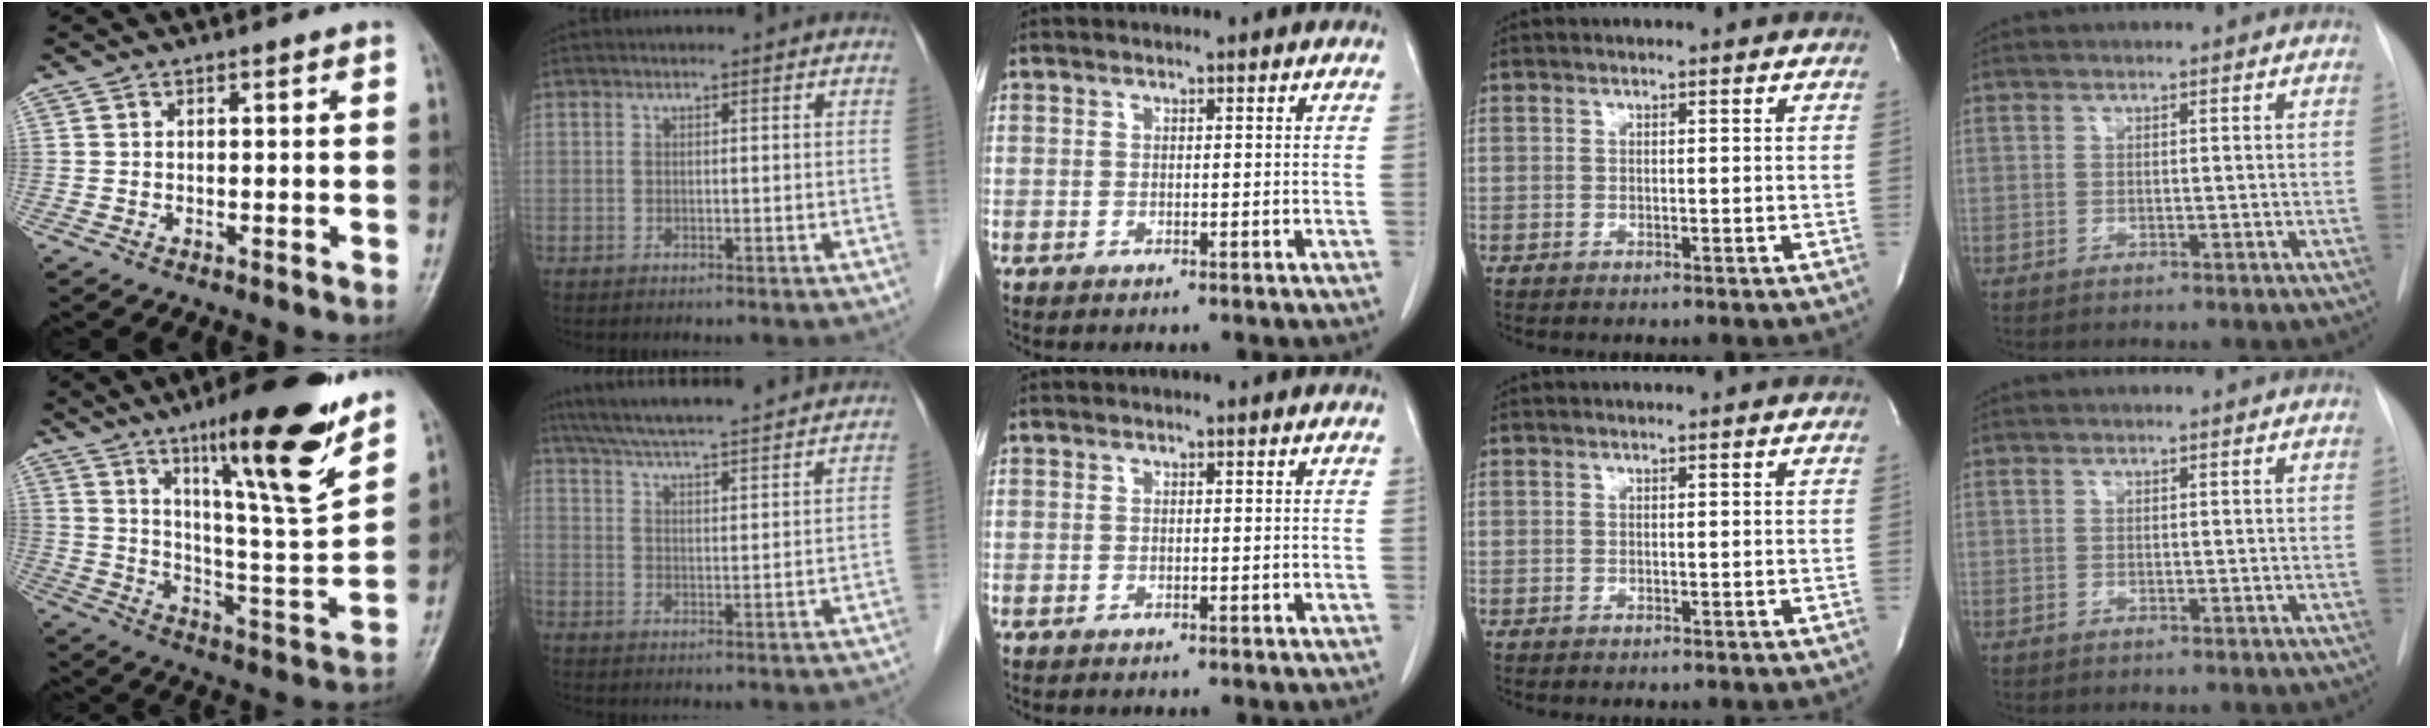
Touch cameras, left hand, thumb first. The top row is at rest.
{"thumb": {"total": 21.2, "force": [13.5, 3.1, 16.1], "torque": [-0.214, -0.075, 0.215]}, "index": {"total": 22.4, "force": [20.4, 1.2, 9.1], "torque": [-0.154, 0.024, 0.280]}}